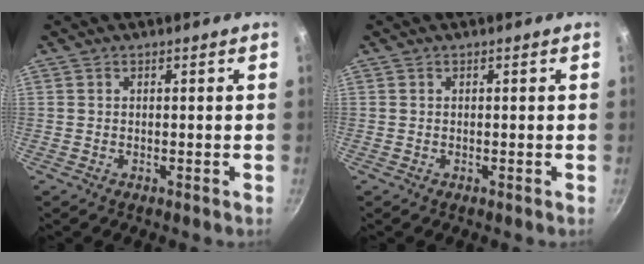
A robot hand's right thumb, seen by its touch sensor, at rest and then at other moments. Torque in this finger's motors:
{"motor_torque": [0.06, 0.01, -0.11, 0.29, 0.00]}